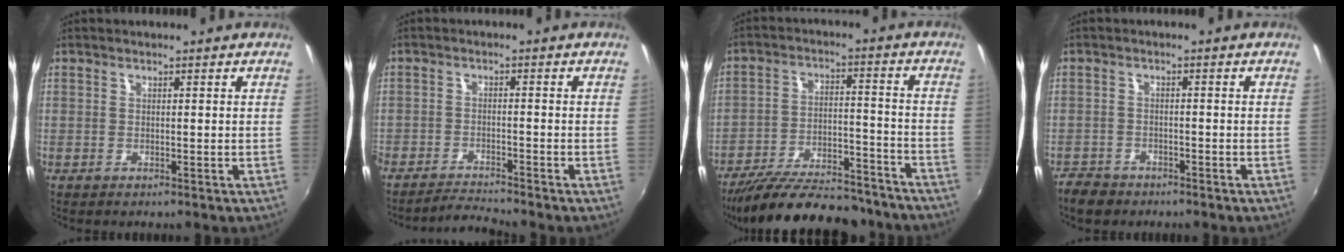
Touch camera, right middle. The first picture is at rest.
{"total": 4.5, "force": [-4.4, -0.6, 0.7], "torque": [-0.035, -0.009, -0.084]}
{"total": 24.2, "force": [-20.8, 6.7, 10.6], "torque": [-0.194, -0.011, -0.290]}
{"total": 4.8, "force": [-3.9, 2.4, 1.1], "torque": [-0.043, -0.002, -0.071]}